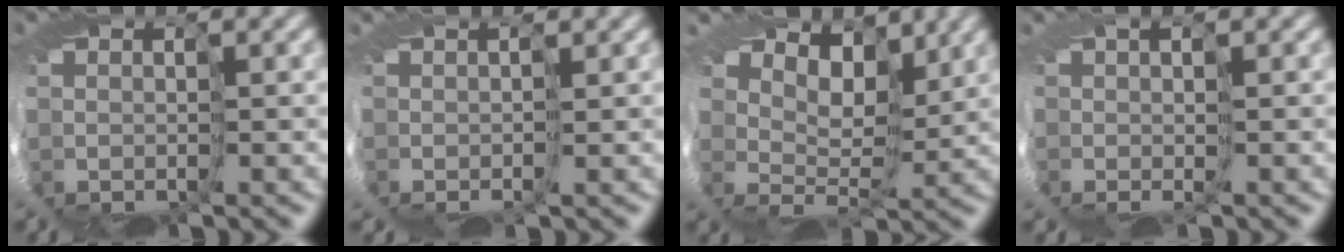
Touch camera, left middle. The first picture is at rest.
{"total": 1.5, "force": [1.1, -0.8, -0.5], "torque": [0.009, 0.011, 0.007]}
{"total": 5.3, "force": [4.9, 1.2, 1.8], "torque": [-0.021, 0.015, 0.044]}
{"total": 2.1, "force": [0.3, -2.0, -0.3], "torque": [0.020, 0.004, -0.015]}